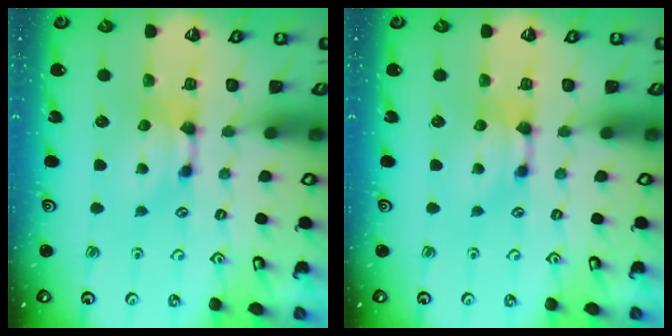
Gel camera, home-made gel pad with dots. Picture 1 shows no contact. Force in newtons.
{"total": 0.0}